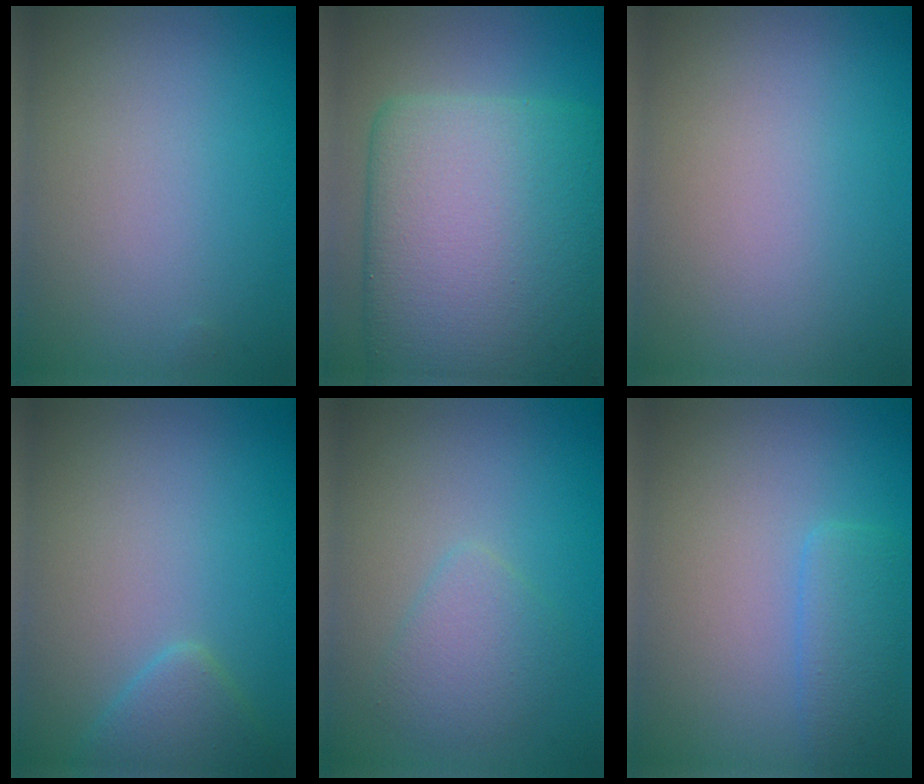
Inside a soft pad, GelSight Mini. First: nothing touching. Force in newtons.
{"total": 15.7, "press": 15.7, "slide": 0.3}
{"total": 0.0}
{"total": 2.3, "press": 2.3, "slide": 0.1}
{"total": 2.3, "press": 2.3, "slide": 0.0}
{"total": 2.3, "press": 2.3, "slide": 0.2}